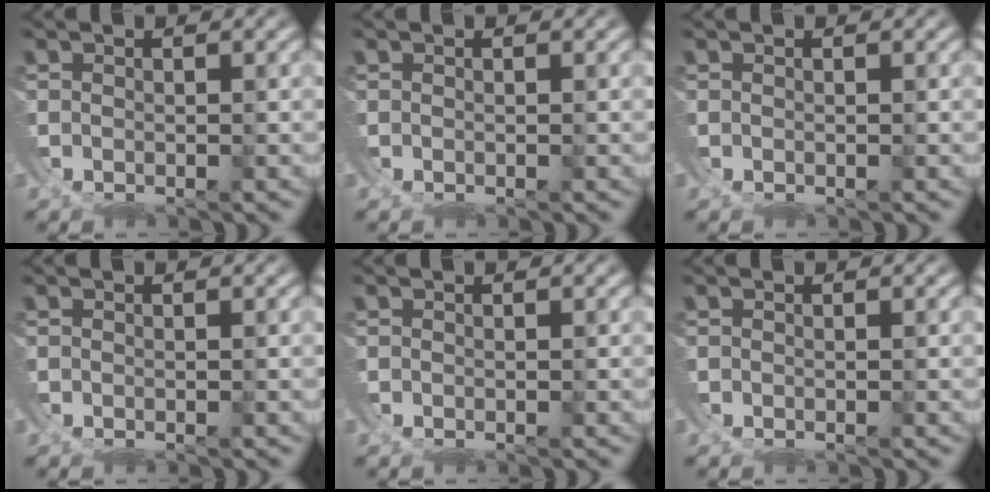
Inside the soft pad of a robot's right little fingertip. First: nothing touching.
{"total": 0.0}
{"total": 0.0}
{"total": 0.0}
{"total": 0.0}
{"total": 0.0}